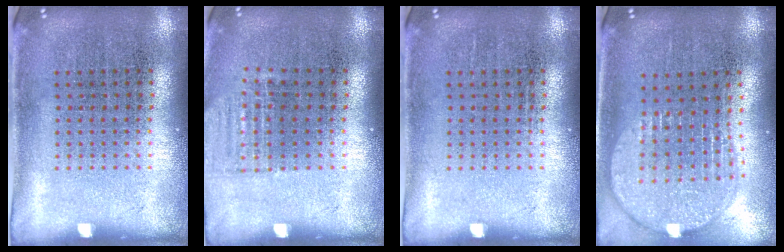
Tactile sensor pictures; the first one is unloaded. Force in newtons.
{"total": 0.9, "press": 0.9, "slide": 0.3}
{"total": 0.0}
{"total": 1.9, "press": 1.6, "slide": 1.1}